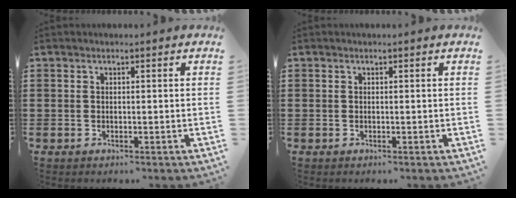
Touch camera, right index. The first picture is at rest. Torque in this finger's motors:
{"motor_torque": [0.00, 0.00, 0.00, -0.01]}